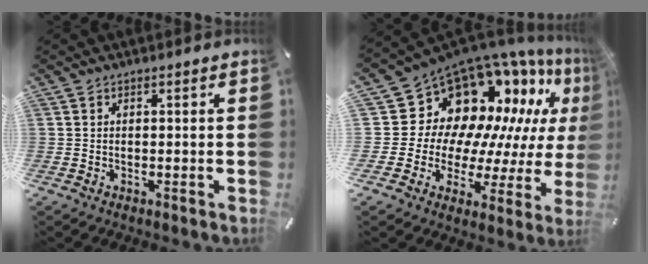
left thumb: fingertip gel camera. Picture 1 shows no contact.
{"total": 16.9, "force": [11.2, 11.2, 5.9], "torque": [-0.081, -0.132, 0.212]}